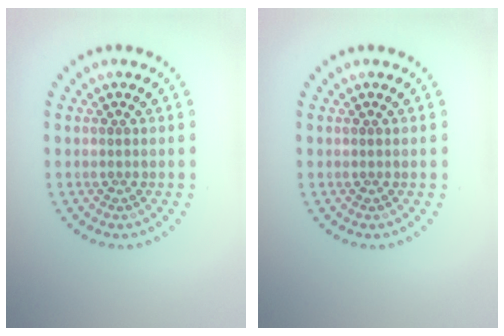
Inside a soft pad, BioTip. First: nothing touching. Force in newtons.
{"total": 0.0}